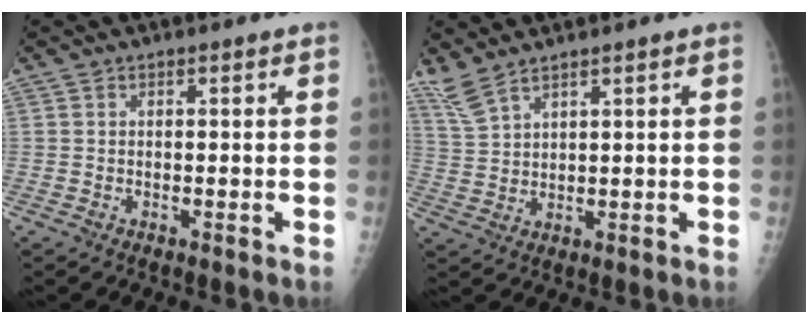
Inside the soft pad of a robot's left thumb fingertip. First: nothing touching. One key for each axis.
{"total": 4.5, "fx": 3.9, "fy": 0.9, "fz": 2.2, "tx": -0.051, "ty": -0.012, "tz": 0.091}